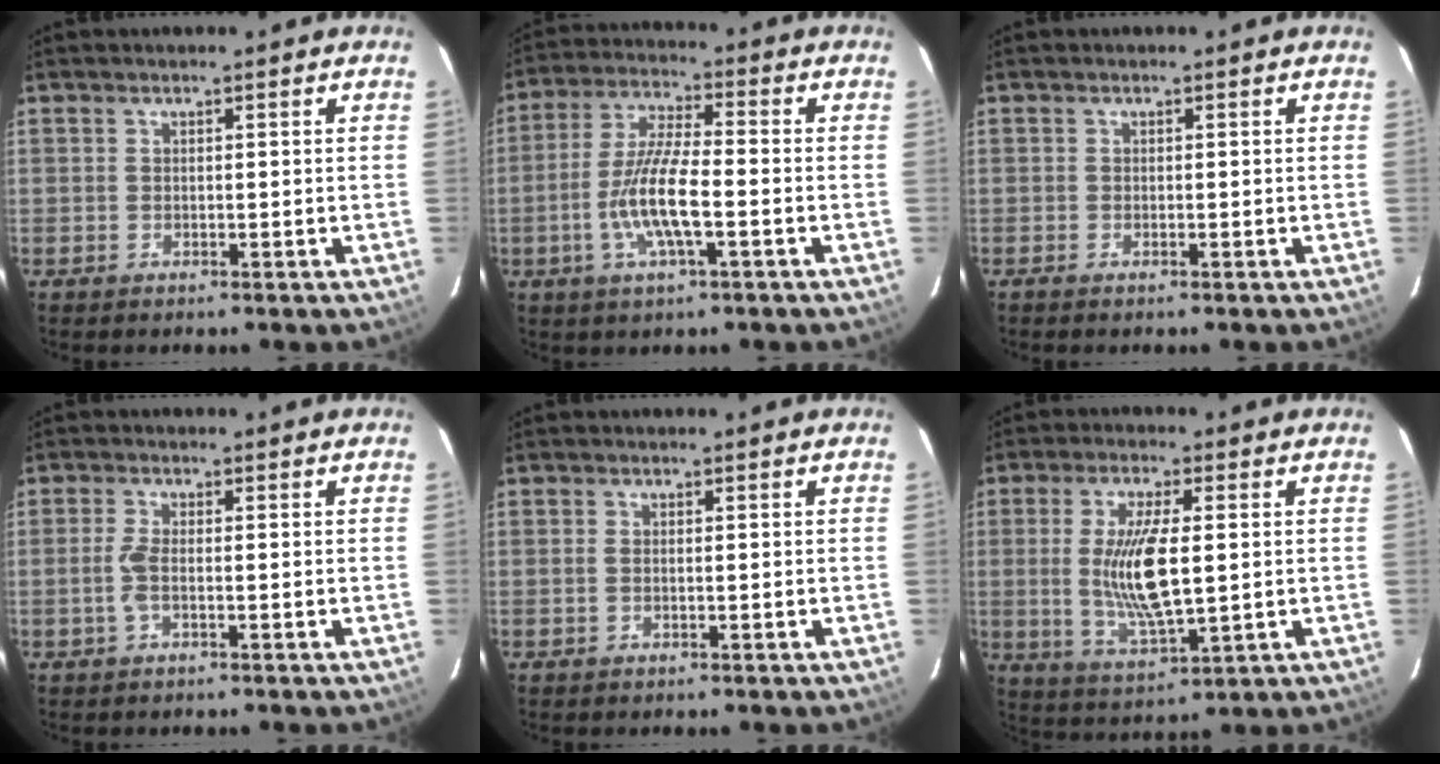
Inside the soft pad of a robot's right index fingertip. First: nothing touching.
{"total": 11.0, "force": [-3.2, 2.2, 10.2], "torque": [-0.209, -0.002, -0.061]}
{"total": 0.5, "force": [-0.4, 0.0, 0.3], "torque": [-0.004, 0.000, -0.009]}
{"total": 2.8, "force": [-0.8, 0.4, 2.6], "torque": [-0.060, -0.001, -0.016]}
{"total": 0.8, "force": [-0.1, 0.2, 0.7], "torque": [-0.018, 0.001, -0.004]}
{"total": 12.1, "force": [0.3, 3.4, 11.6], "torque": [-0.225, -0.011, 0.013]}